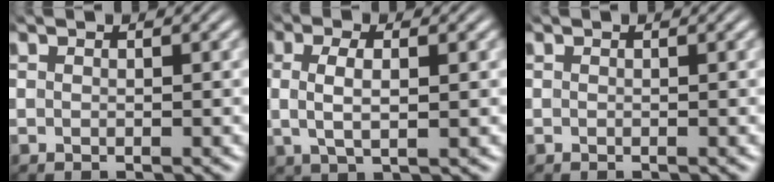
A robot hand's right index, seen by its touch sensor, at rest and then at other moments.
{"total": 3.7, "force": [0.5, 1.6, 3.3], "torque": [-0.070, -0.003, 0.014]}
{"total": 0.0}